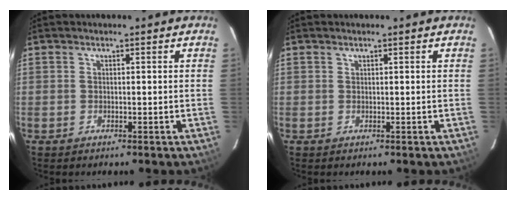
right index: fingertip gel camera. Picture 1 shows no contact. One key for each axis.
{"total": 0.0}